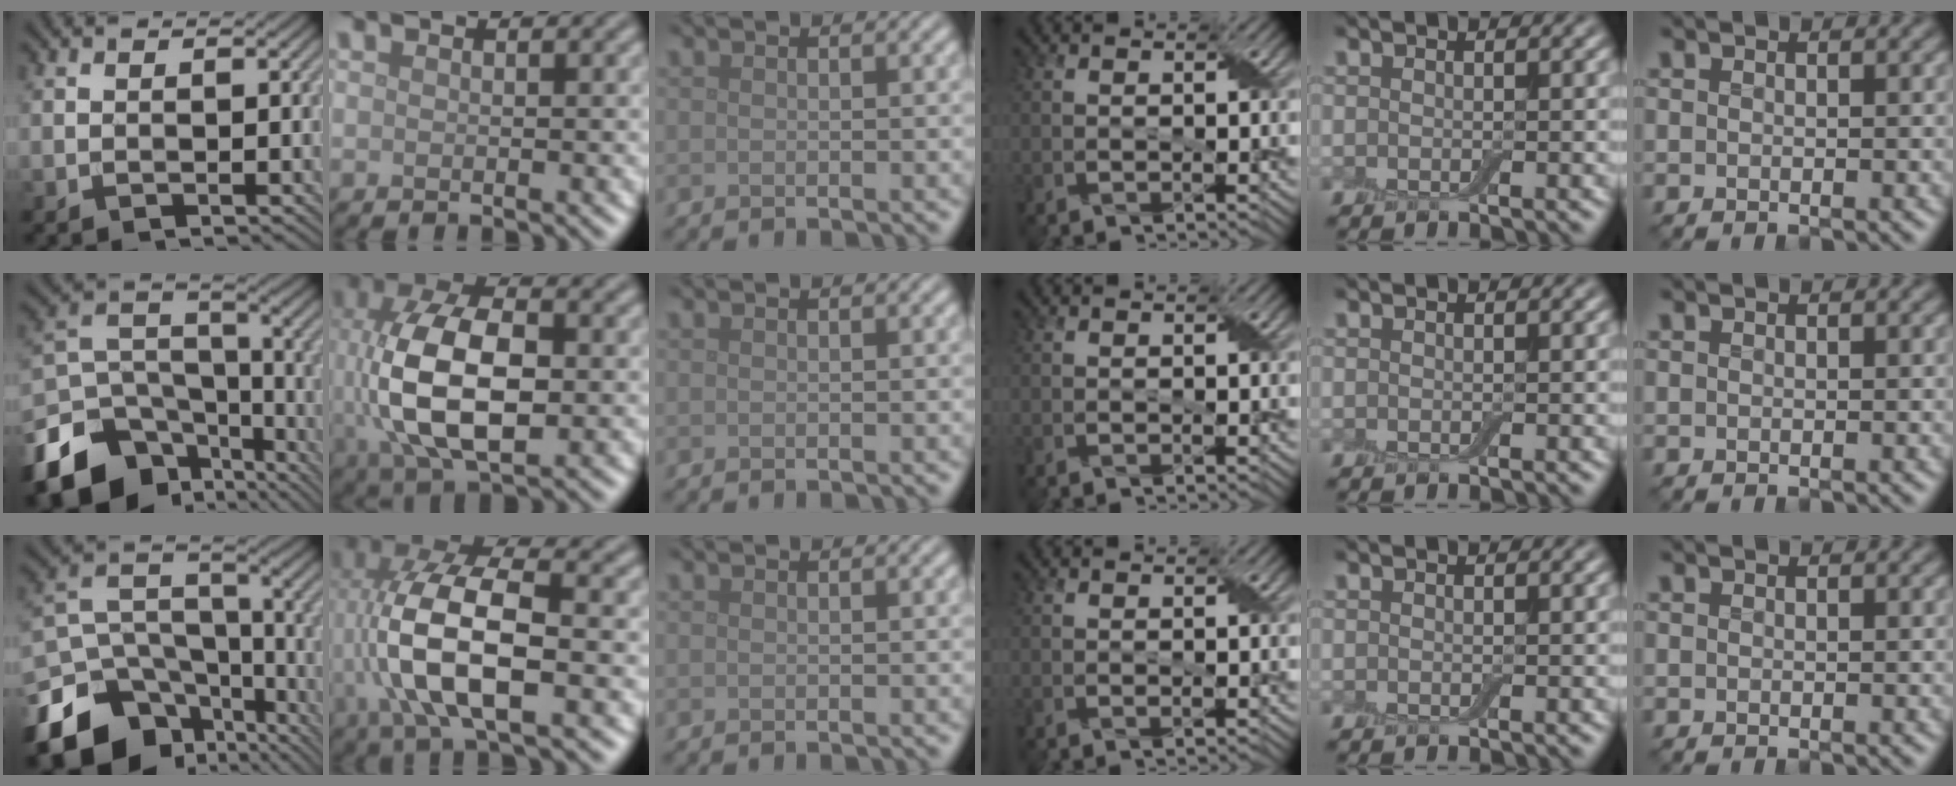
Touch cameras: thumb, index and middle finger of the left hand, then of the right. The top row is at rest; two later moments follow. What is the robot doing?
{"motion": "peel", "object": "small bumper sticker"}